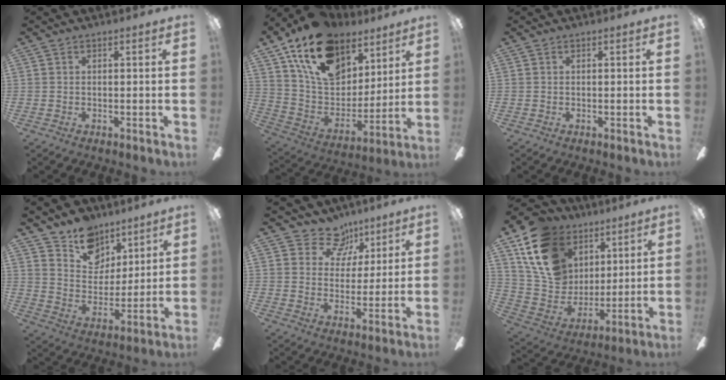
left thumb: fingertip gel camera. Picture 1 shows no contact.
{"total": 20.9, "force": [13.5, 12.2, 10.2], "torque": [-0.185, -0.067, 0.250]}
{"total": 0.0}
{"total": 12.9, "force": [9.4, 8.3, 3.1], "torque": [-0.051, -0.063, 0.181]}
{"total": 10.4, "force": [6.6, 7.3, 3.1], "torque": [-0.047, -0.036, 0.125]}
{"total": 19.3, "force": [9.2, 14.6, 8.8], "torque": [-0.176, -0.028, 0.179]}